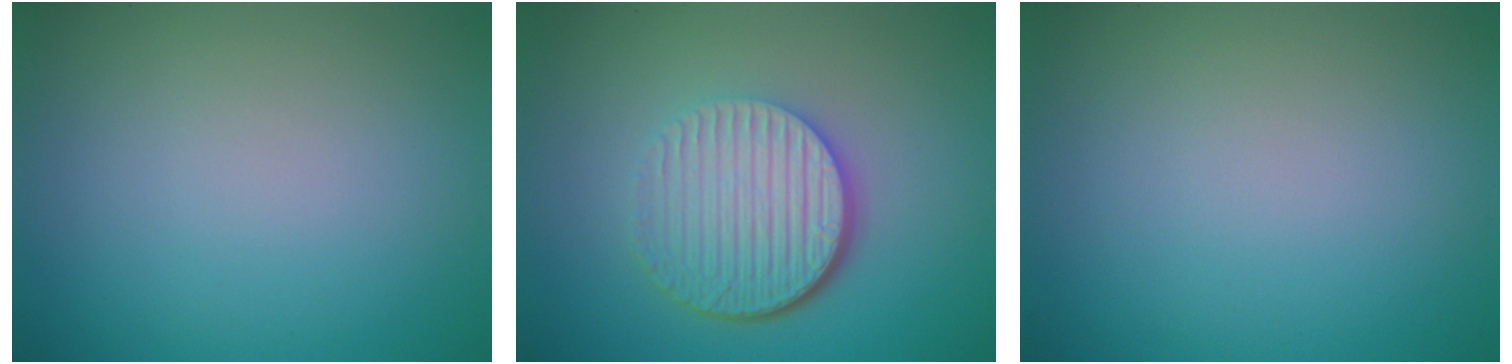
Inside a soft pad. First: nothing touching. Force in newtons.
{"total": 6.1, "press": 4.2, "slide": 4.4}
{"total": 0.0}